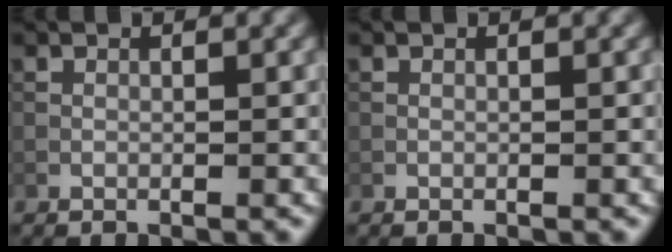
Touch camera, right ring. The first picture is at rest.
{"total": 0.0}